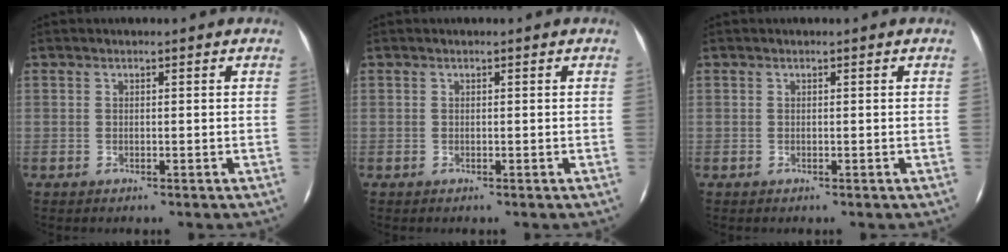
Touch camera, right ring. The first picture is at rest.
{"total": 0.0}
{"total": 0.0}